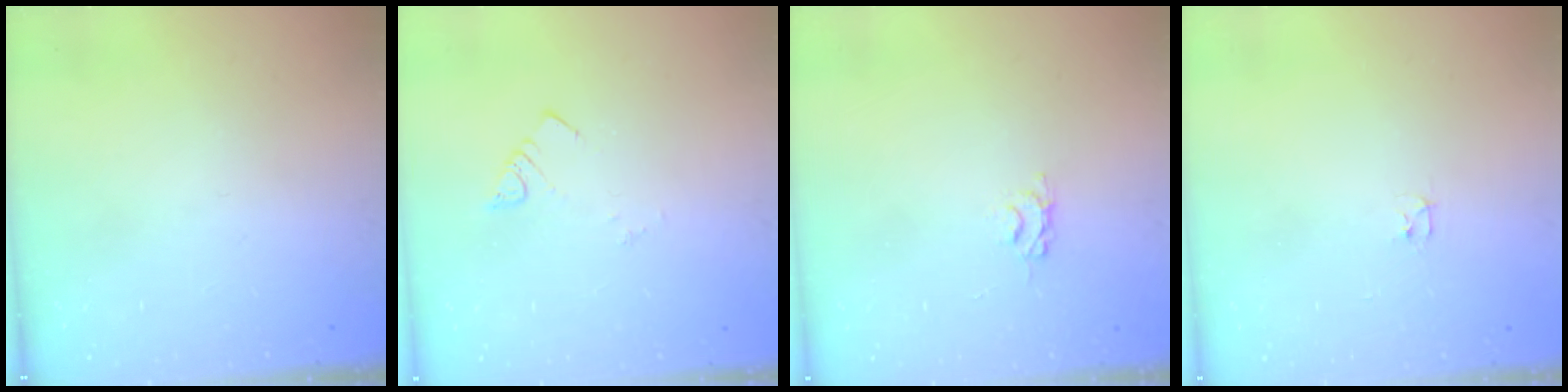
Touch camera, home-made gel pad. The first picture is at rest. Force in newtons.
{"total": 1.9, "press": 1.9, "slide": 0.1}
{"total": 3.1, "press": 3.0, "slide": 0.5}
{"total": 2.4, "press": 2.3, "slide": 0.4}